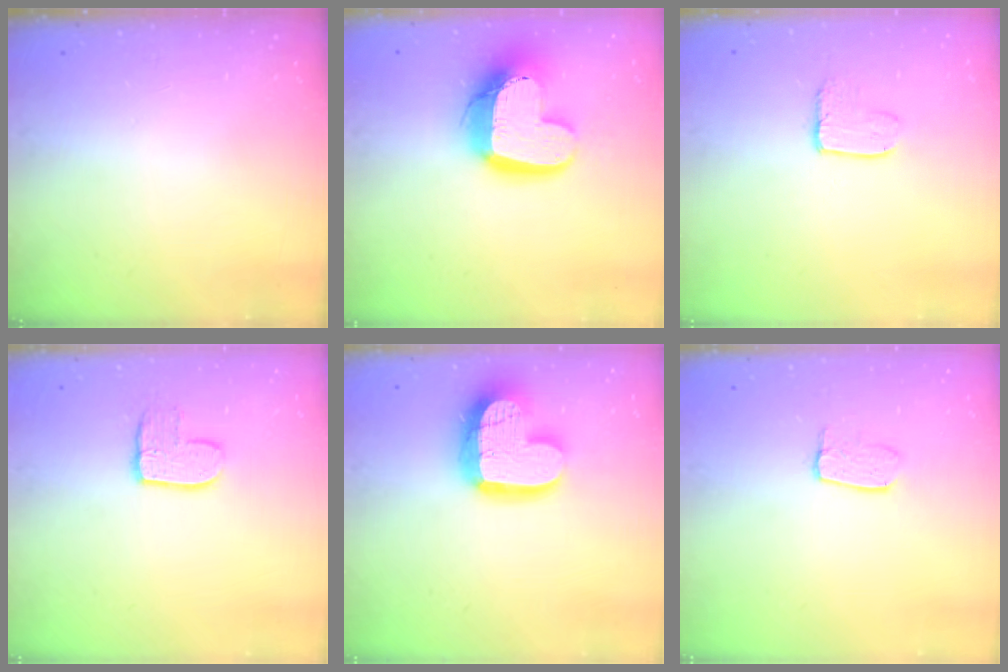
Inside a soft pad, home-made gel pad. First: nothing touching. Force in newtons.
{"total": 16.6, "press": 16.6, "slide": 1.3}
{"total": 5.1, "press": 5.0, "slide": 0.4}
{"total": 8.5, "press": 8.4, "slide": 0.5}
{"total": 17.1, "press": 17.0, "slide": 1.6}
{"total": 5.5, "press": 5.5, "slide": 0.3}